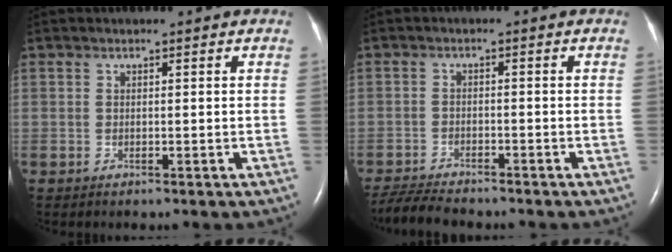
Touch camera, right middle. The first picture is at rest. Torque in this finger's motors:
{"motor_torque": [0.31, -0.33, 0.08, 0.03]}